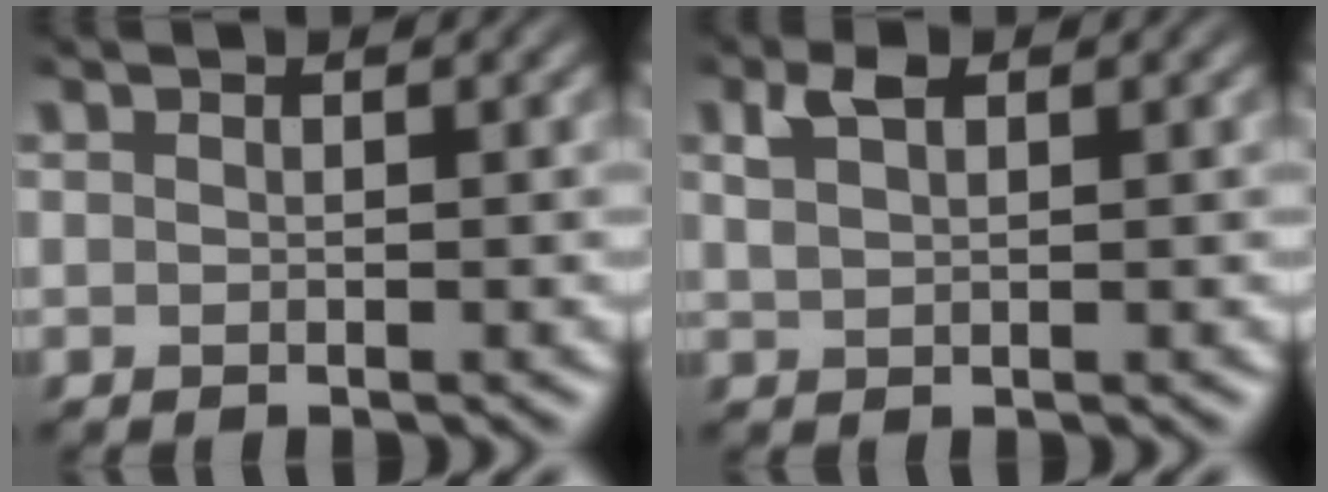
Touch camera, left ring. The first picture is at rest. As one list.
[{"total": 2.1, "force": [1.2, 1.0, 1.4], "torque": [-0.029, 0.004, 0.025]}]